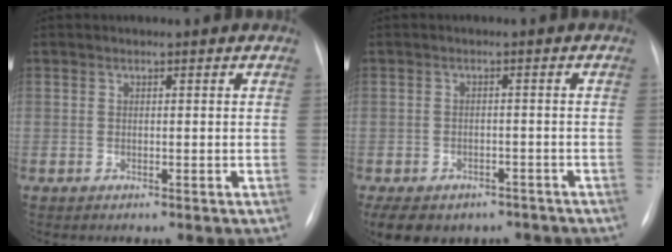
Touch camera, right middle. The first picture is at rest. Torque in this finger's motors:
{"motor_torque": [0.19, -0.19, 0.08, 0.03]}